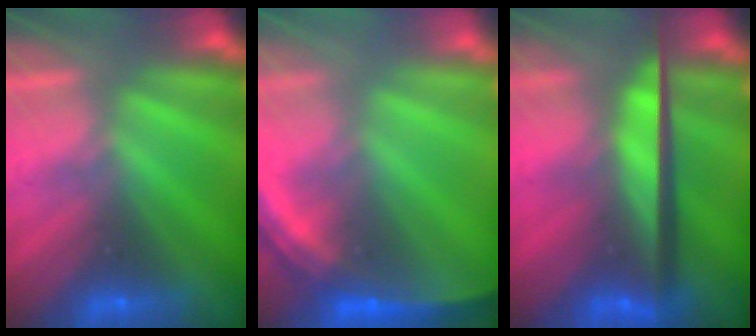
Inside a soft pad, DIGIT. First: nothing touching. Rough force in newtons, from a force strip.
{"total": 7.9}
{"total": 7.8}